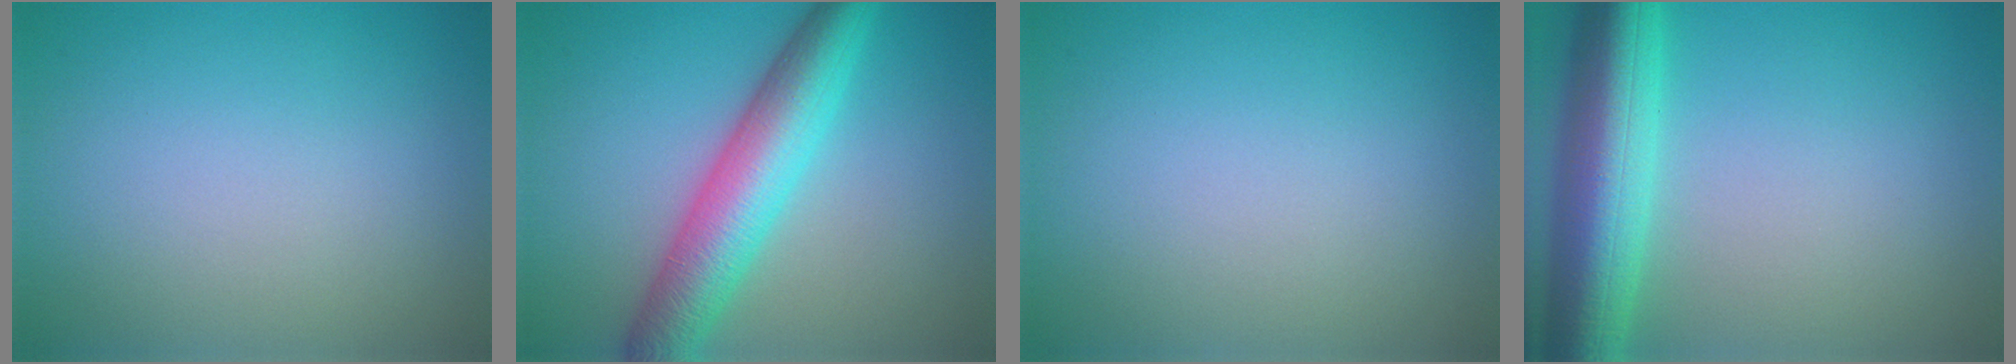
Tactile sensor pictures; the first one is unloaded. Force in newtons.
{"total": 6.9, "press": 6.9, "slide": 0.1}
{"total": 0.0}
{"total": 8.2, "press": 8.2, "slide": 0.4}